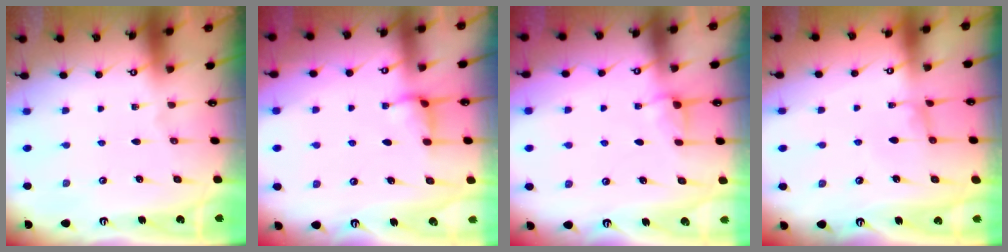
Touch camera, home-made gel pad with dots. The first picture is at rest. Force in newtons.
{"total": 2.5, "press": 2.5, "slide": 0.5}
{"total": 1.7, "press": 1.6, "slide": 0.8}
{"total": 0.6, "press": 0.1, "slide": 0.5}